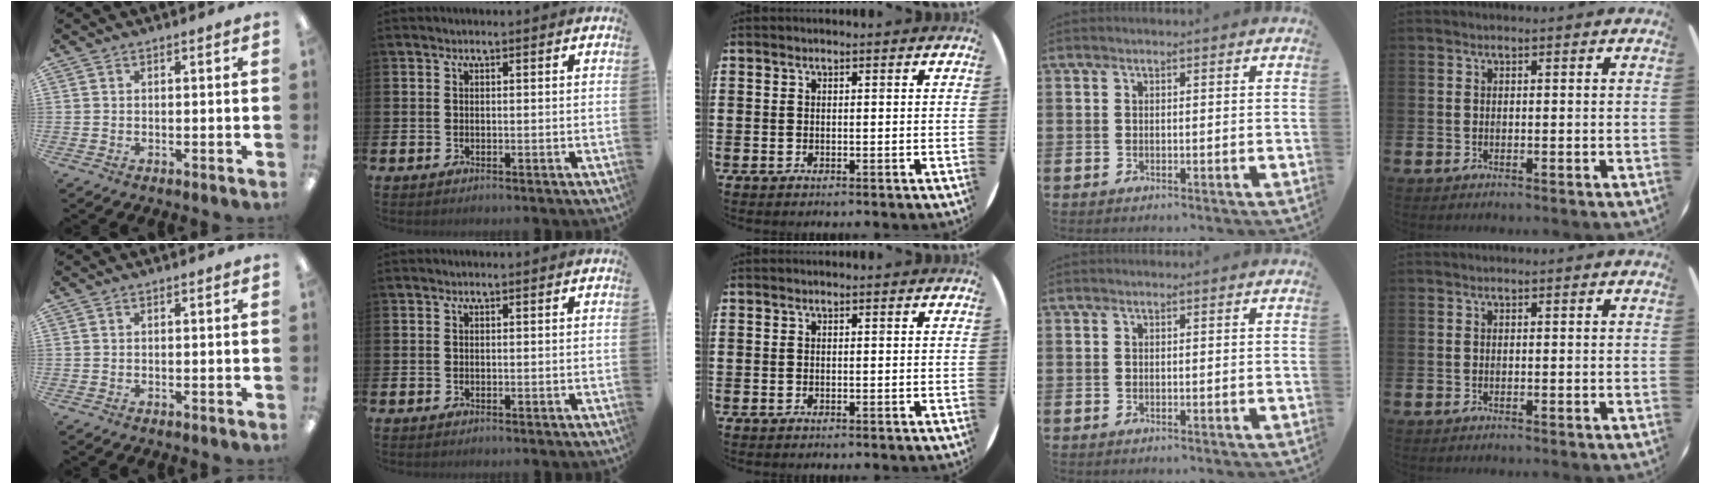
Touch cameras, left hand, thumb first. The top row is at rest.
{}